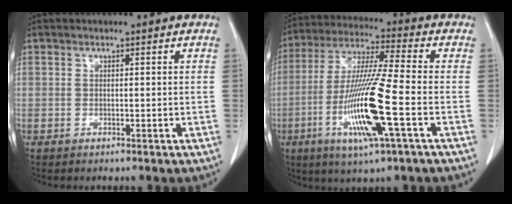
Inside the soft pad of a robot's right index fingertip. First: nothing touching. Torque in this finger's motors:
{"motor_torque": [2.14, 0.00, 0.52, 0.15]}